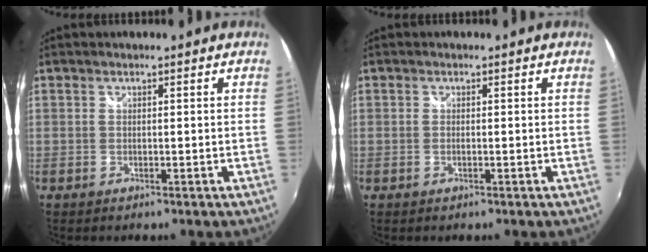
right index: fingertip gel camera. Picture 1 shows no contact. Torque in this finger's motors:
{"motor_torque": [-0.23, 0.13, -0.03, -0.01]}